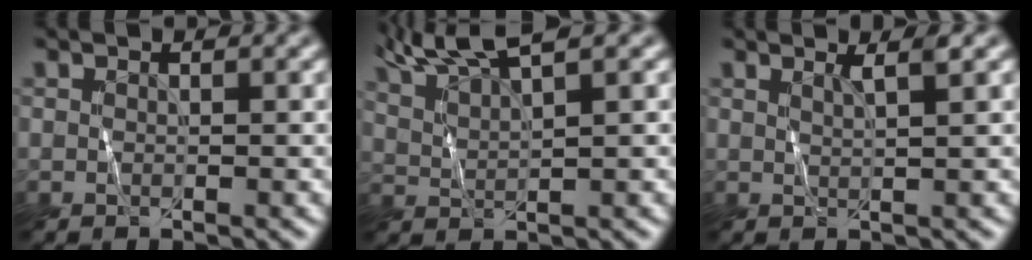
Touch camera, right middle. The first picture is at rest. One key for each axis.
{"total": 6.3, "fx": 5.0, "fy": 1.4, "fz": 3.6, "tx": -0.053, "ty": 0.029, "tz": 0.067}
{"total": 1.5, "fx": 1.0, "fy": 0.3, "fz": 1.1, "tx": -0.009, "ty": 0.006, "tz": 0.012}